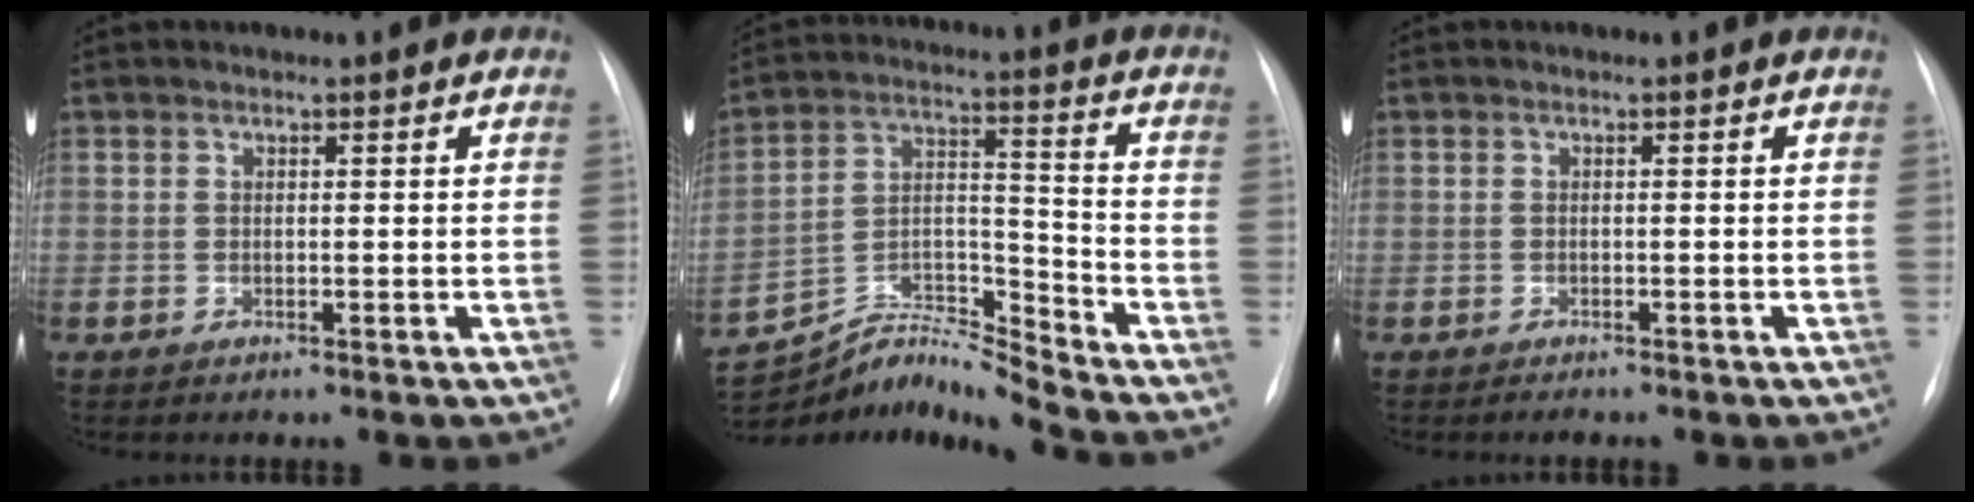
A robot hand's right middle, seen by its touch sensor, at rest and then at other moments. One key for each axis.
{"total": 10.7, "fx": -10.5, "fy": -2.3, "fz": 0.1, "tx": -0.002, "ty": 0.041, "tz": -0.190}
{"total": 0.8, "fx": -0.8, "fy": 0.2, "fz": 0.3, "tx": -0.009, "ty": -0.003, "tz": -0.009}